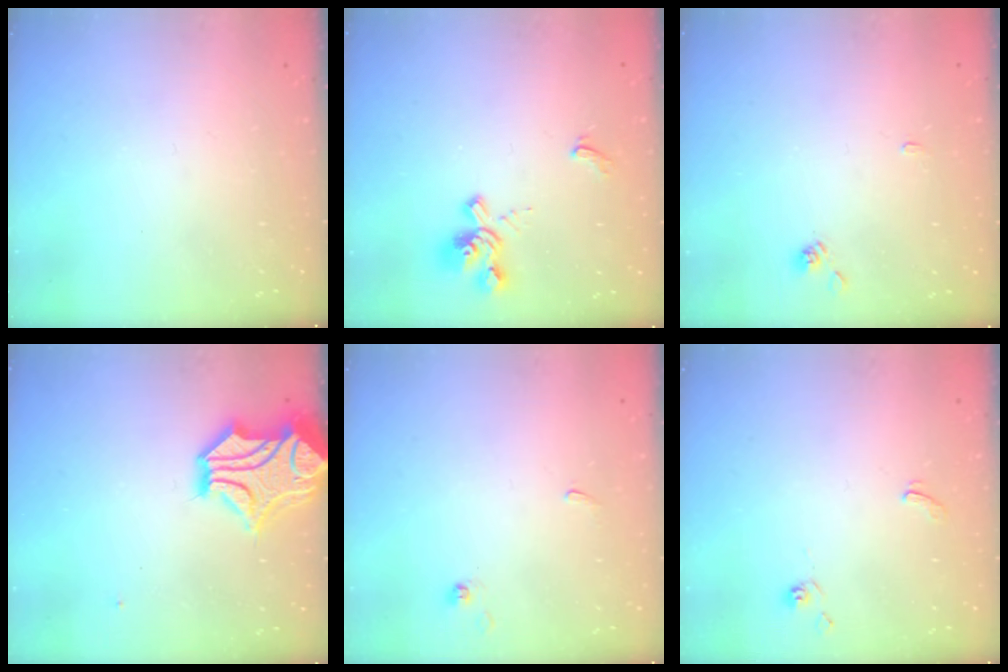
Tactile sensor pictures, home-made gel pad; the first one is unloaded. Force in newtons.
{"total": 2.1, "press": 1.6, "slide": 1.4}
{"total": 2.8, "press": 2.8, "slide": 0.3}
{"total": 6.6, "press": 6.2, "slide": 2.1}
{"total": 0.9, "press": 0.9, "slide": 0.2}
{"total": 2.6, "press": 2.6, "slide": 0.5}